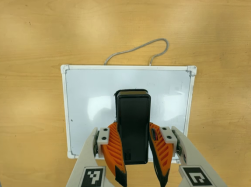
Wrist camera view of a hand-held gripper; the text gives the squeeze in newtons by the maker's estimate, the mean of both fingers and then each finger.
{"total": 12.1, "left": 10.6, "right": 13.7}